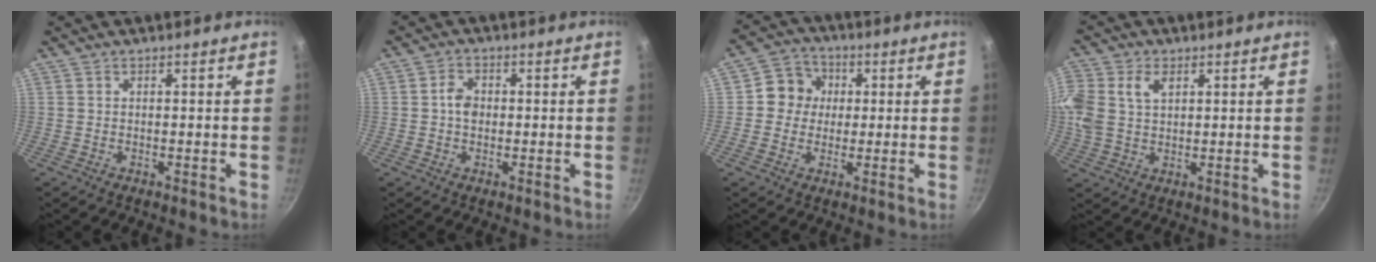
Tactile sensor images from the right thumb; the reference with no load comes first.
{"total": 3.5, "force": [-0.1, 2.6, 2.3], "torque": [-0.031, 0.008, -0.007]}
{"total": 7.6, "force": [0.6, 7.0, 2.9], "torque": [-0.015, 0.012, -0.003]}
{"total": 12.0, "force": [3.5, 8.0, 8.2], "torque": [-0.212, 0.010, 0.069]}